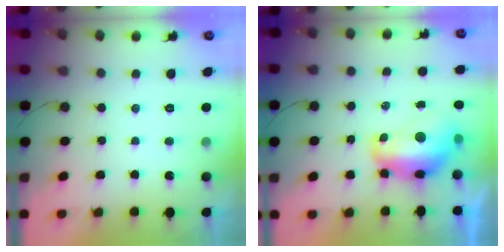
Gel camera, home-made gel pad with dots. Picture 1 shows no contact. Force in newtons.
{"total": 13.2, "press": 13.1, "slide": 1.2}